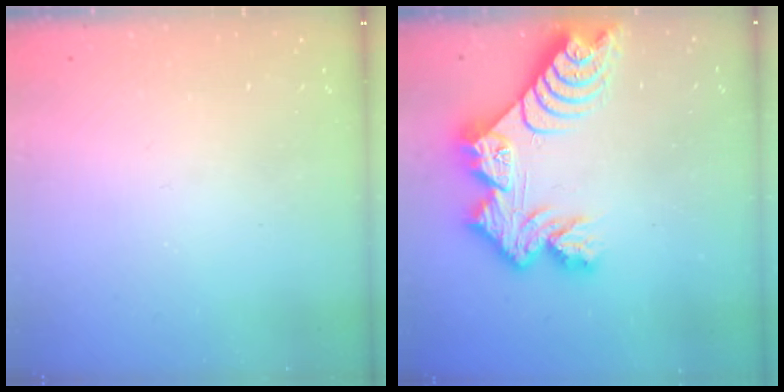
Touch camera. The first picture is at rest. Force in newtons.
{"total": 15.0, "press": 14.9, "slide": 1.4}